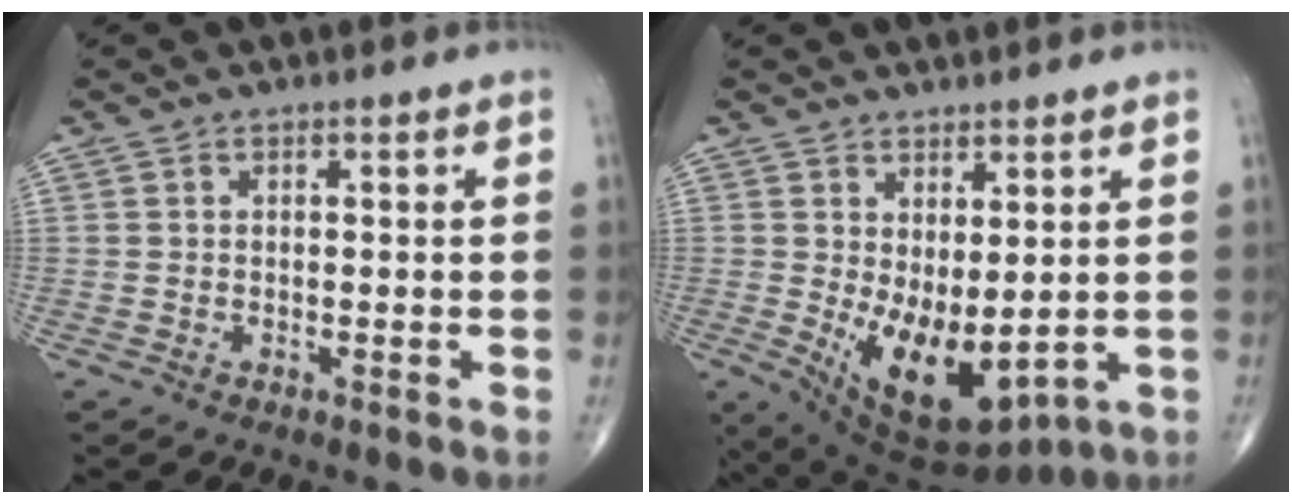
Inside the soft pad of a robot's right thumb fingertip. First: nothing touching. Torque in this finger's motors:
{"motor_torque": [0.57, 1.59, 0.15, -0.20, 0.33]}